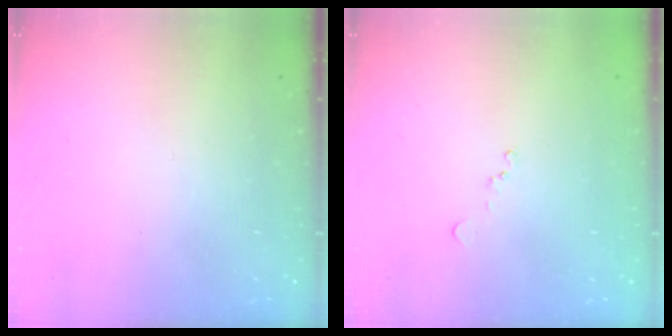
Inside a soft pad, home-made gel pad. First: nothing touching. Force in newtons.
{"total": 9.5, "press": 9.5, "slide": 0.9}